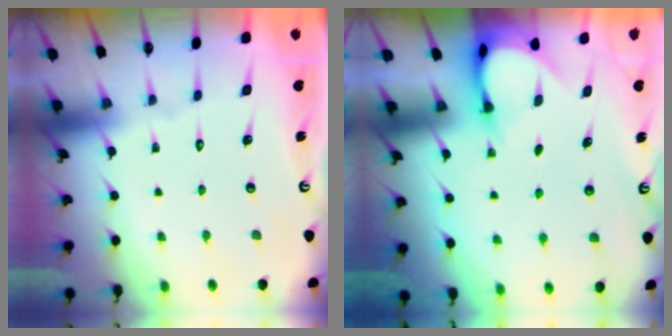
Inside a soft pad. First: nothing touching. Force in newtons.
{"total": 3.9, "press": 3.9, "slide": 0.3}